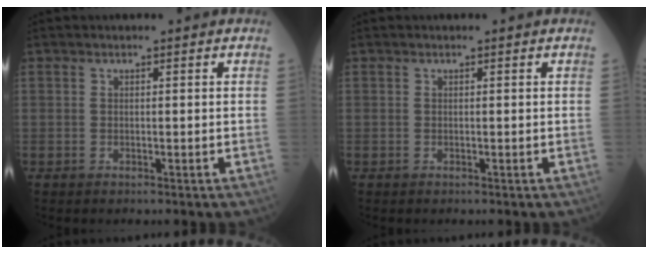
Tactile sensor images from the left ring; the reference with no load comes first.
{"total": 0.0}